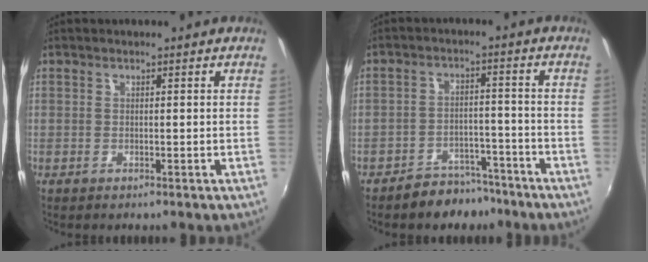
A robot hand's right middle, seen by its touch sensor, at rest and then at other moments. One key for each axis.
{"total": 7.5, "fx": -6.3, "fy": 3.9, "fz": 1.4, "tx": -0.030, "ty": 0.019, "tz": -0.082}